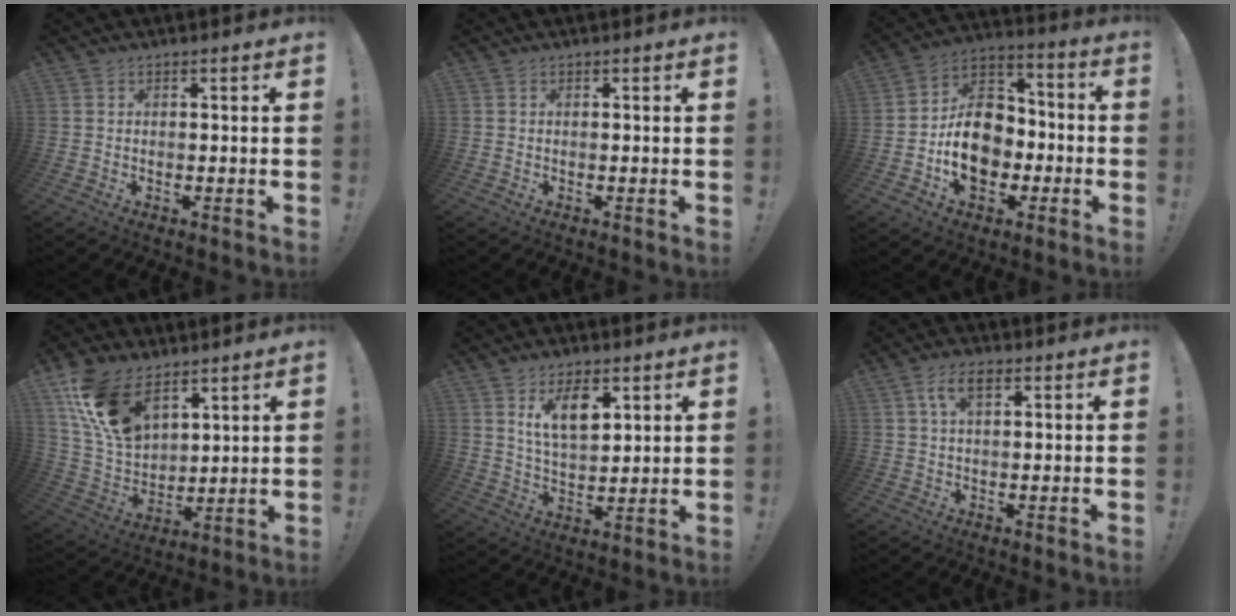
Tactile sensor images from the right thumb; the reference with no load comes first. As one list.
[{"total": 0.0}, {"total": 16.1, "force": [-3.7, 12.4, 9.6], "torque": [-0.163, 0.030, -0.058]}, {"total": 17.6, "force": [10.4, 10.3, 9.8], "torque": [-0.198, -0.055, 0.202]}, {"total": 10.4, "force": [5.7, 5.4, 6.8], "torque": [-0.112, -0.023, 0.105]}, {"total": 6.0, "force": [2.4, 2.8, 4.7], "torque": [-0.090, 0.008, 0.044]}]